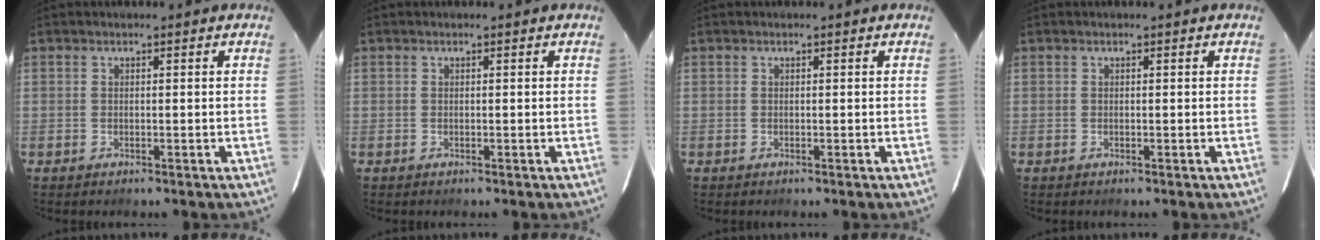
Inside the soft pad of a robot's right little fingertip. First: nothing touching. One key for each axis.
{"total": 0.0}
{"total": 0.0}
{"total": 0.0}